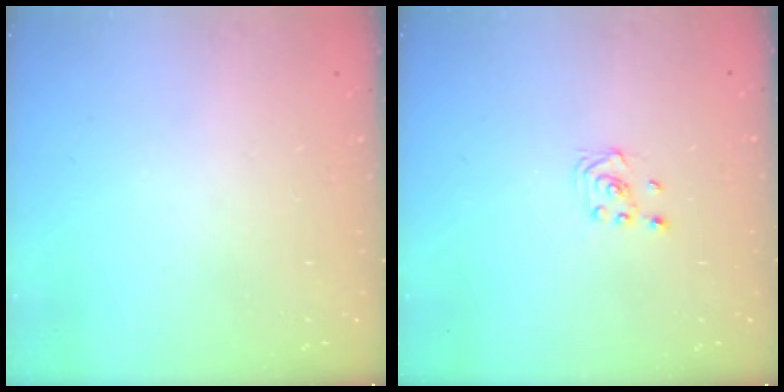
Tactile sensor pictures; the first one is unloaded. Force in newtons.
{"total": 2.0, "press": 1.8, "slide": 0.8}